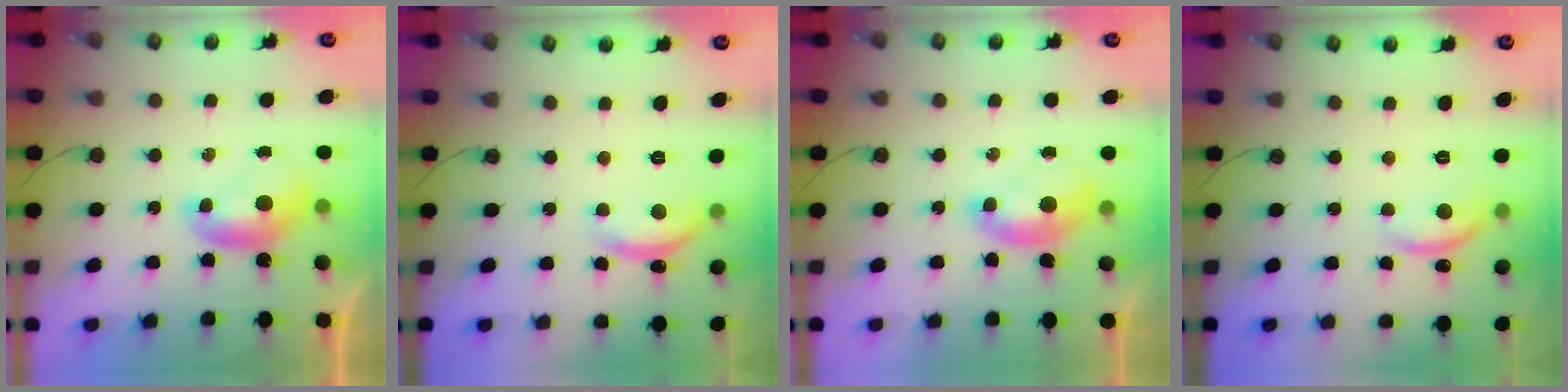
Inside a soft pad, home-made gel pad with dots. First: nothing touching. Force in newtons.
{"total": 4.6, "press": 4.5, "slide": 0.5}
{"total": 1.7, "press": 1.5, "slide": 0.6}
{"total": 5.0, "press": 5.0, "slide": 0.4}